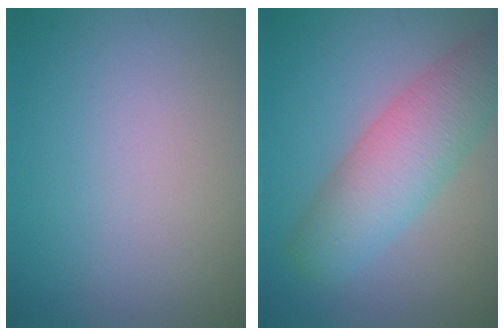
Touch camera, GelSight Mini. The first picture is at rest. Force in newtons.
{"total": 6.4, "press": 6.4, "slide": 0.3}